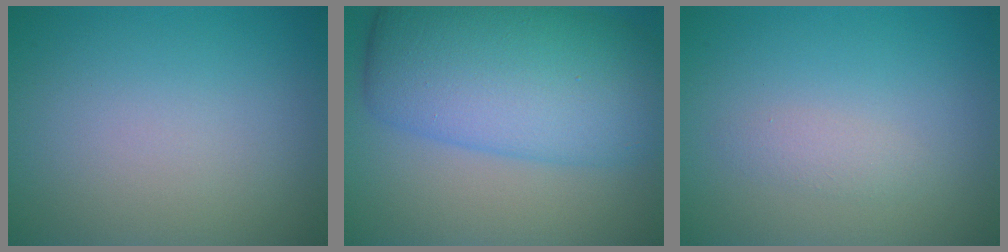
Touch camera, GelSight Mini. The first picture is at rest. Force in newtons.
{"total": 11.2, "press": 11.2, "slide": 0.3}
{"total": 1.1, "press": 1.1, "slide": 0.0}